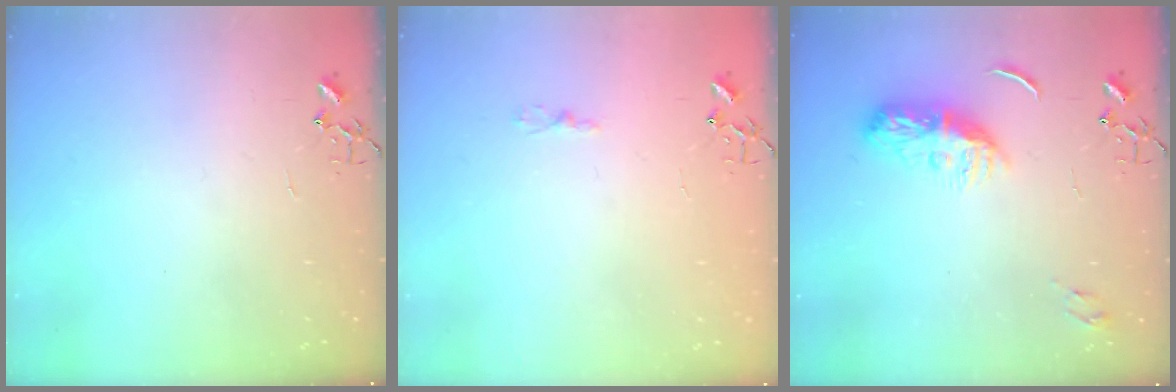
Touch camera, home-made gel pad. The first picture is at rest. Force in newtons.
{"total": 3.1, "press": 3.1, "slide": 0.3}
{"total": 9.4, "press": 9.4, "slide": 0.4}